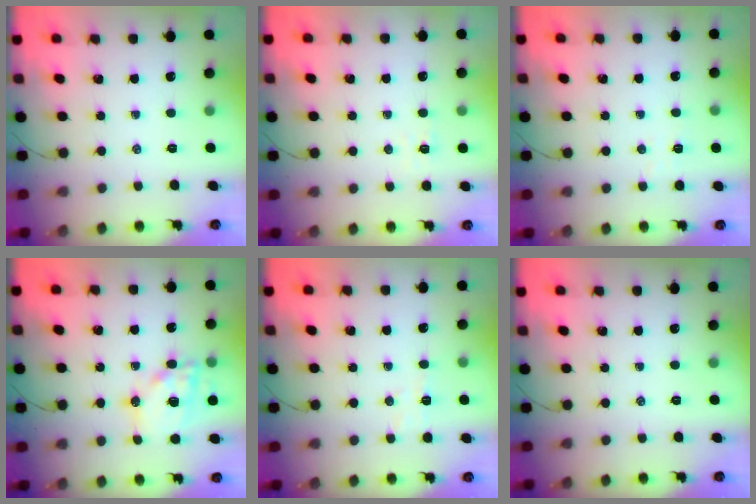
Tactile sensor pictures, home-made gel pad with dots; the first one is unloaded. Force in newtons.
{"total": 2.3, "press": 2.1, "slide": 0.8}
{"total": 2.6, "press": 2.5, "slide": 0.8}
{"total": 15.5, "press": 15.1, "slide": 3.5}
{"total": 3.5, "press": 3.4, "slide": 1.0}
{"total": 0.0}